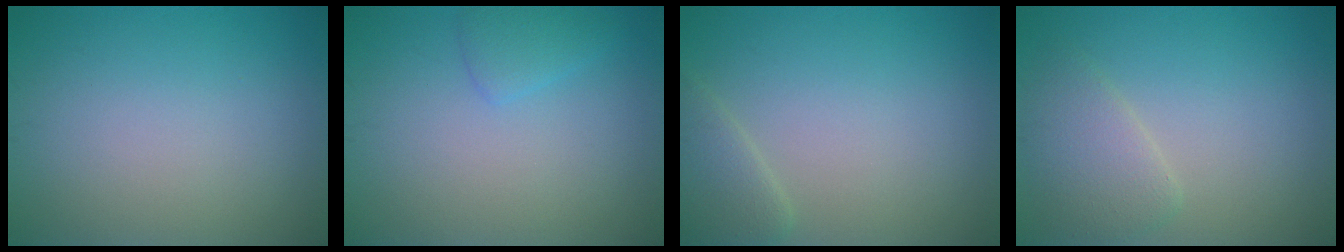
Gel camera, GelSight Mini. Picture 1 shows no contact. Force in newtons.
{"total": 1.5, "press": 1.5, "slide": 0.0}
{"total": 2.2, "press": 2.2, "slide": 0.2}
{"total": 2.9, "press": 2.8, "slide": 0.4}